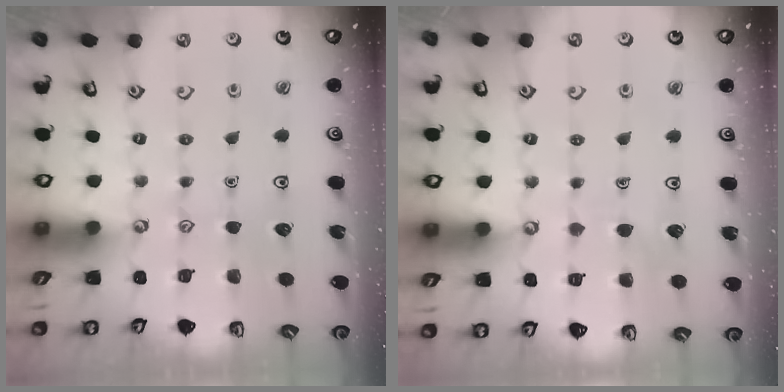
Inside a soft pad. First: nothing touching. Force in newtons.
{"total": 3.9, "press": 3.9, "slide": 0.2}